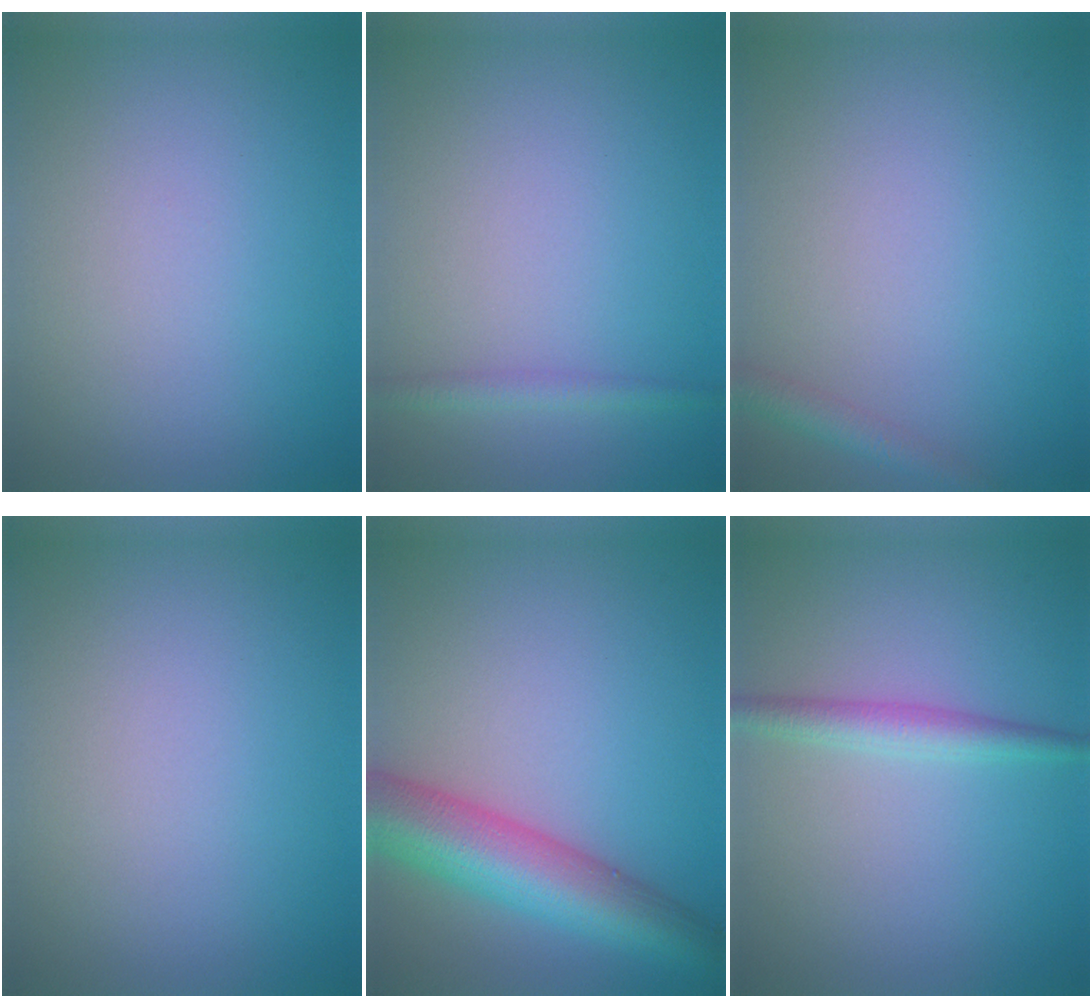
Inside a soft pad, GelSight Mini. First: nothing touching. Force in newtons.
{"total": 1.4, "press": 1.4, "slide": 0.1}
{"total": 1.7, "press": 1.7, "slide": 0.1}
{"total": 0.0}
{"total": 8.5, "press": 8.5, "slide": 0.3}
{"total": 2.2, "press": 2.2, "slide": 0.0}